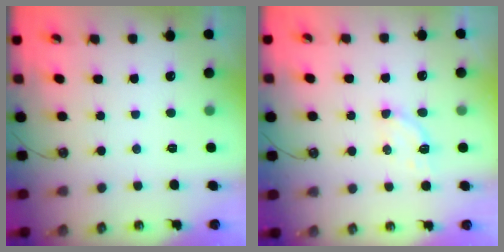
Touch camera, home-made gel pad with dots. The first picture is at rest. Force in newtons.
{"total": 3.1, "press": 3.1, "slide": 0.5}